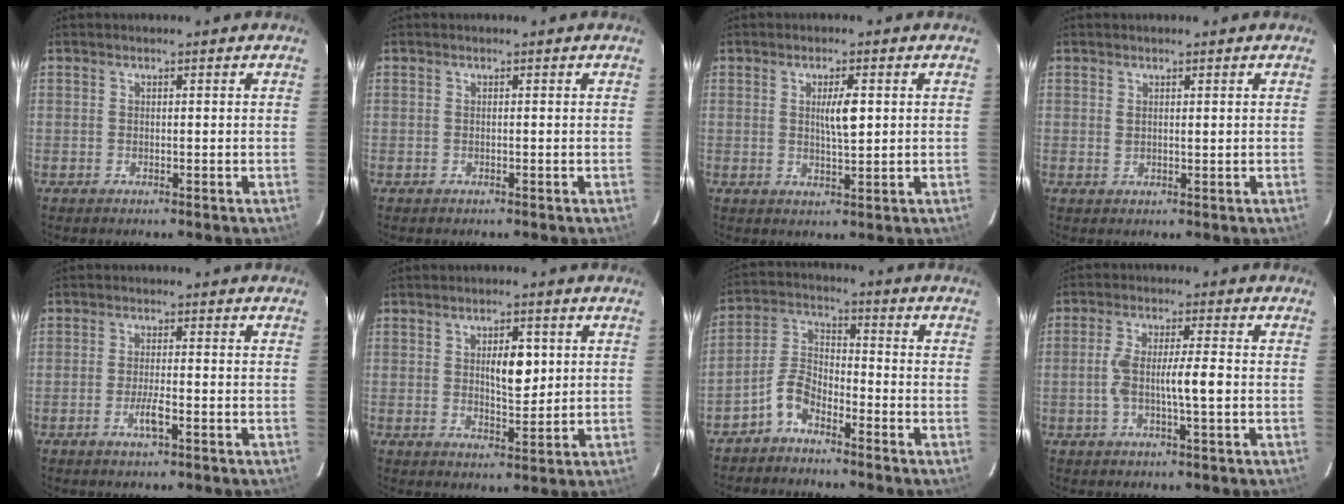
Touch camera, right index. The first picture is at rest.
{"total": 0.0}
{"total": 4.0, "force": [0.9, 0.6, 3.8], "torque": [-0.064, -0.002, 0.015]}
{"total": 1.2, "force": [0.6, 0.6, 1.0], "torque": [-0.022, 0.001, 0.014]}
{"total": 2.9, "force": [-1.2, 0.2, 2.7], "torque": [-0.052, -0.003, -0.024]}
{"total": 5.5, "force": [1.4, 2.0, 4.9], "torque": [-0.076, -0.001, 0.024]}
{"total": 5.5, "force": [-3.9, 2.5, 2.9], "torque": [-0.068, 0.008, -0.086]}
{"total": 6.6, "force": [-0.9, 0.7, 6.5], "torque": [-0.127, 0.008, -0.016]}